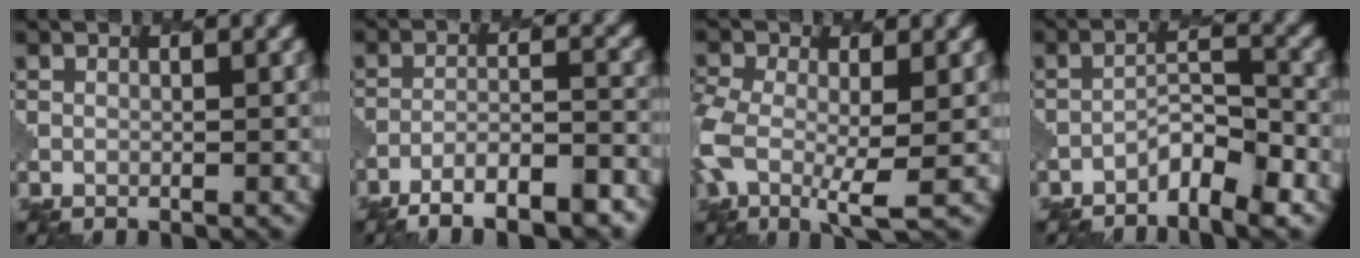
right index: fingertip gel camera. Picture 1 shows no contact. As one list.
[{"total": 8.4, "force": [-6.6, 2.1, 4.8], "torque": [-0.074, -0.001, -0.102]}, {"total": 6.2, "force": [-0.7, 3.0, 5.4], "torque": [-0.127, -0.008, -0.026]}, {"total": 3.5, "force": [-2.7, 0.8, 2.2], "torque": [-0.039, 0.009, -0.053]}]